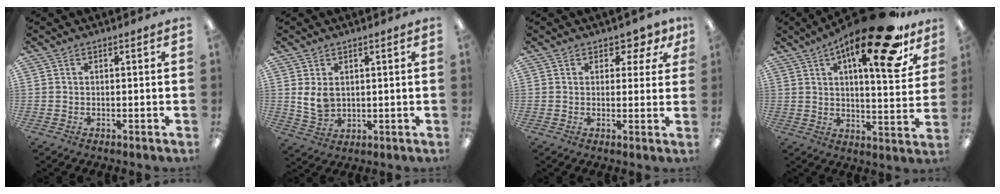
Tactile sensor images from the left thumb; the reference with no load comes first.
{"total": 5.6, "force": [1.9, 4.0, 3.5], "torque": [-0.076, -0.009, 0.035]}
{"total": 3.9, "force": [2.2, 2.8, 1.5], "torque": [-0.012, -0.004, 0.036]}
{"total": 21.9, "force": [13.4, 6.0, 16.3], "torque": [-0.238, -0.075, 0.204]}